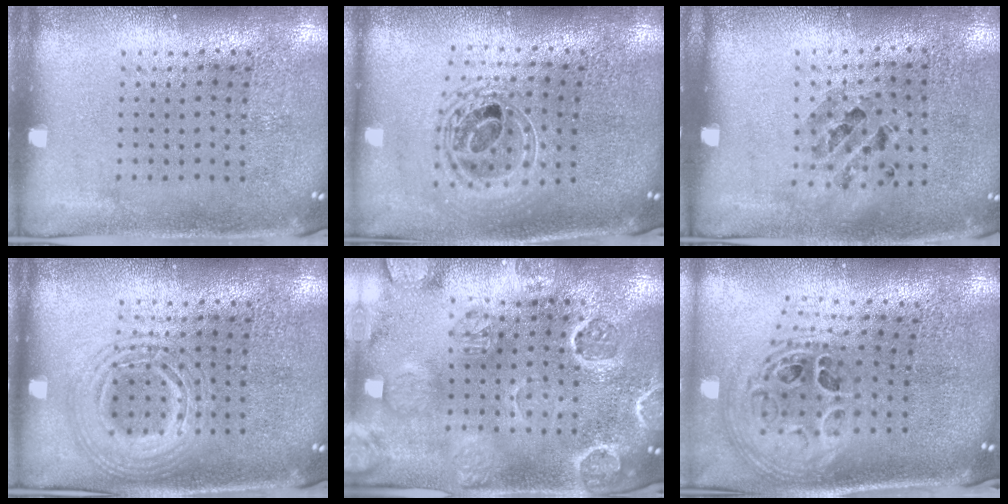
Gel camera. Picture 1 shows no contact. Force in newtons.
{"total": 2.0, "press": 1.5, "slide": 1.3}
{"total": 0.8, "press": 0.8, "slide": 0.1}
{"total": 2.8, "press": 2.7, "slide": 0.2}
{"total": 3.3, "press": 3.0, "slide": 1.2}
{"total": 1.9, "press": 1.6, "slide": 1.1}